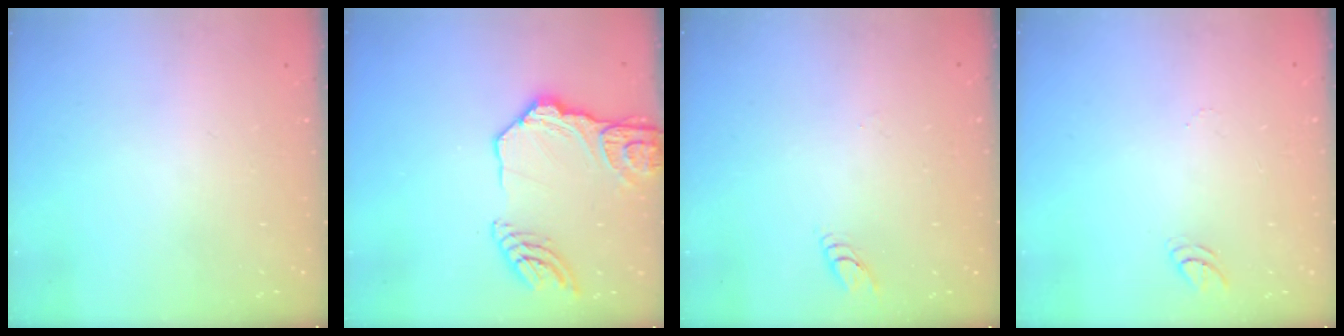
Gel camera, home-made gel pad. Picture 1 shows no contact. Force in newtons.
{"total": 15.8, "press": 15.8, "slide": 0.8}
{"total": 2.8, "press": 2.8, "slide": 0.2}
{"total": 3.7, "press": 3.7, "slide": 0.3}